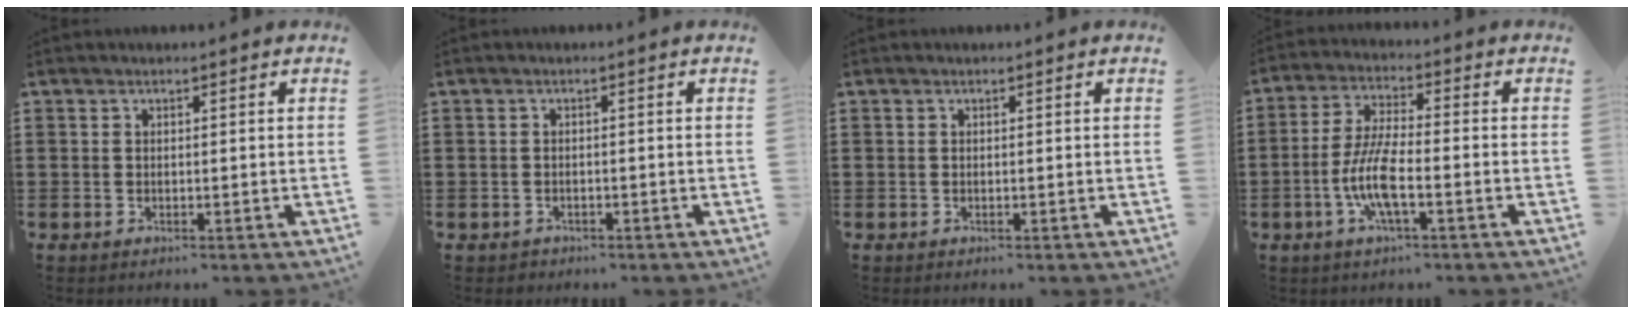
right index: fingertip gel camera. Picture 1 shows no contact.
{"total": 0.8, "force": [-0.6, 0.5, 0.0], "torque": [-0.004, 0.001, -0.013]}
{"total": 0.0}
{"total": 8.0, "force": [-2.8, 2.1, 7.2], "torque": [-0.166, -0.013, -0.060]}